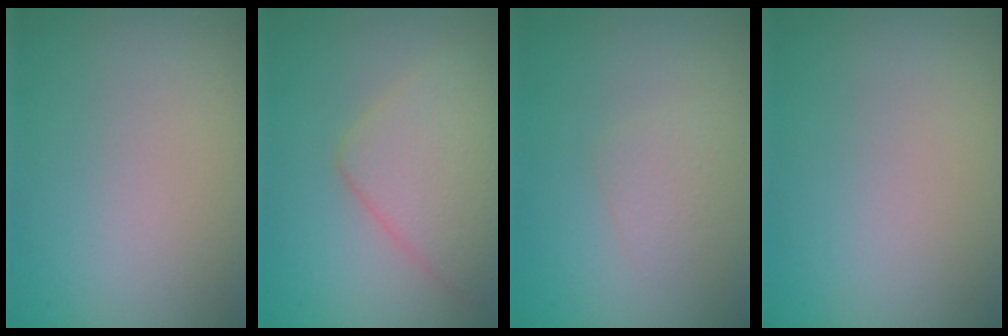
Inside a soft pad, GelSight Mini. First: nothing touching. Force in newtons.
{"total": 5.0, "press": 5.0, "slide": 0.2}
{"total": 1.4, "press": 1.4, "slide": 0.1}
{"total": 0.0}